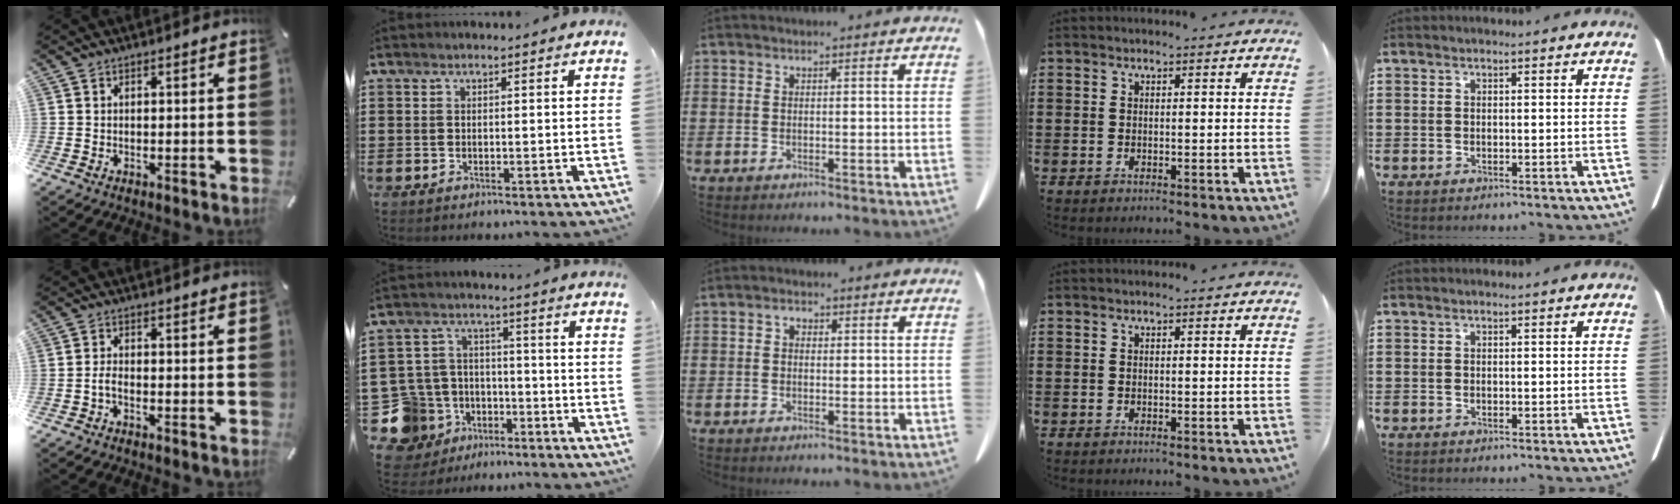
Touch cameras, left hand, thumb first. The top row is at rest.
{"thumb": {"total": 2.4, "force": [-1.2, 0.9, 1.9], "torque": [-0.040, 0.003, -0.023]}, "index": {"total": 9.8, "force": [-5.3, 7.8, 2.6], "torque": [-0.102, 0.027, -0.101]}, "middle": {"total": 1.4, "force": [0.1, 0.9, 1.0], "torque": [-0.023, 0.005, 0.002]}}